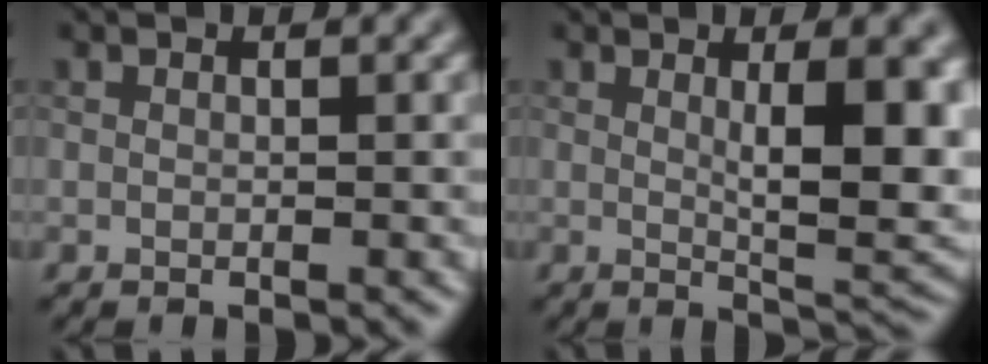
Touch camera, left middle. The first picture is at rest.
{"total": 7.7, "force": [1.2, 2.0, 7.3], "torque": [-0.097, -0.009, 0.028]}